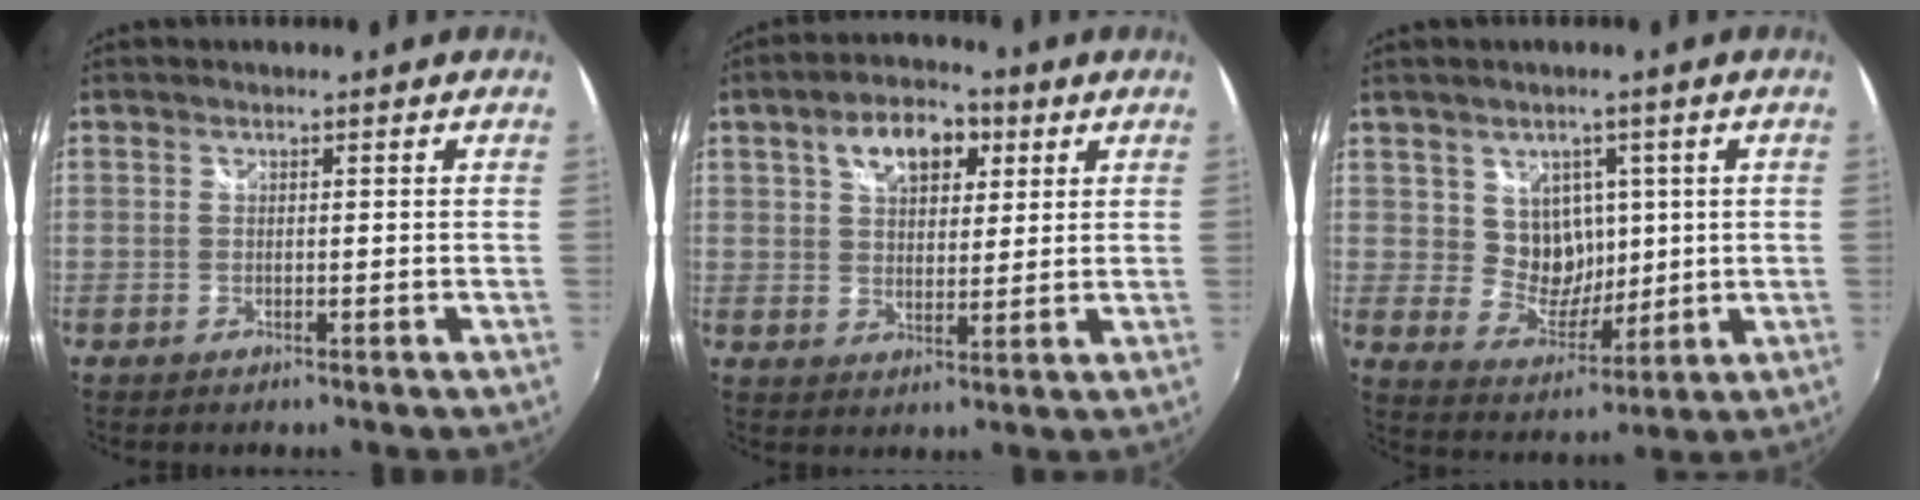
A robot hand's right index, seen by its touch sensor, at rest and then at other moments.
{"total": 10.0, "force": [4.5, 5.8, 6.7], "torque": [-0.110, 0.029, 0.074]}
{"total": 7.6, "force": [2.3, 6.8, 2.4], "torque": [-0.042, 0.002, 0.051]}